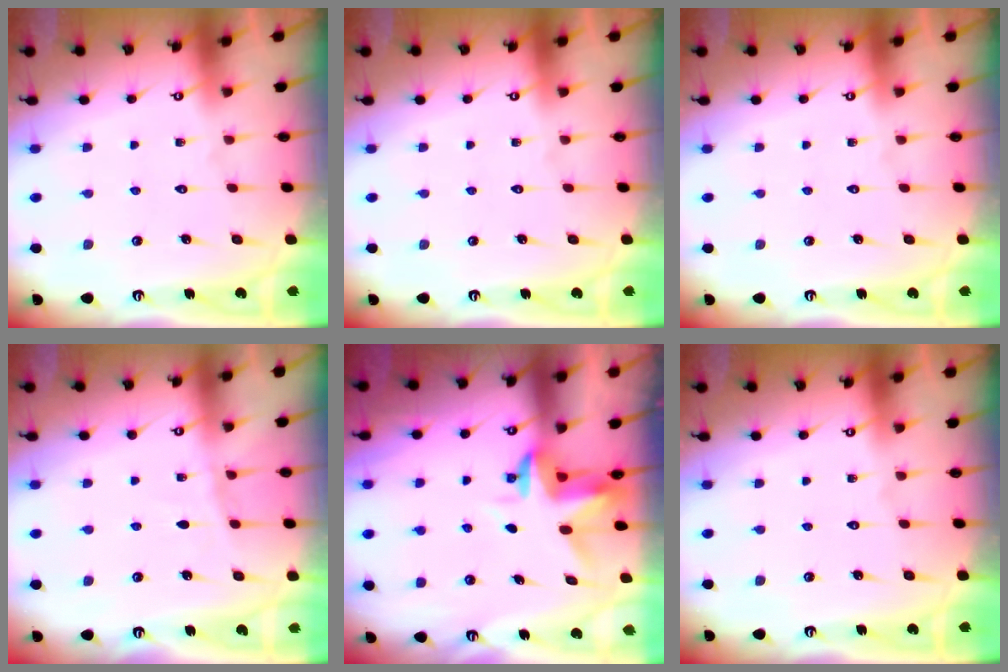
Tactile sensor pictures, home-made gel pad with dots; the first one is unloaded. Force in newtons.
{"total": 0.0}
{"total": 0.0}
{"total": 4.9, "press": 4.8, "slide": 0.4}
{"total": 3.2, "press": 3.2, "slide": 0.4}
{"total": 0.0}